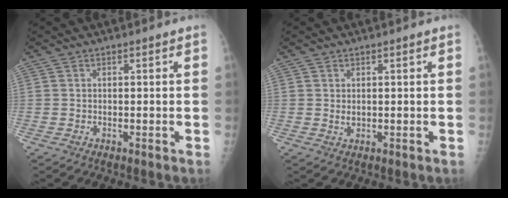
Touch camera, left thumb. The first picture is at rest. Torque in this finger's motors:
{"motor_torque": [-0.18, 0.09, 0.18, -0.04, 0.04]}